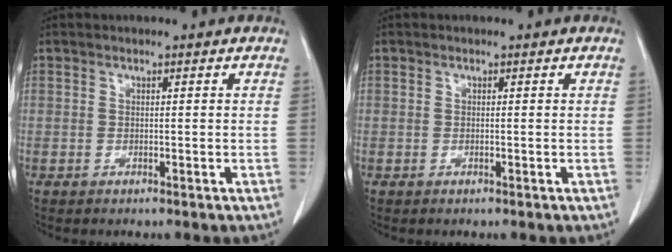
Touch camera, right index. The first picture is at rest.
{"total": 0.0}